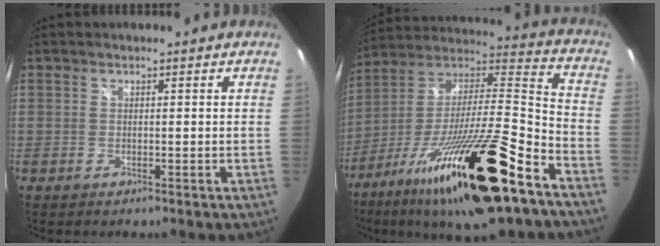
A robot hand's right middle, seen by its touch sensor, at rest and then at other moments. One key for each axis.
{"total": 30.4, "fx": -18.1, "fy": 5.2, "fz": 23.9, "tx": -0.403, "ty": -0.051, "tz": -0.305}